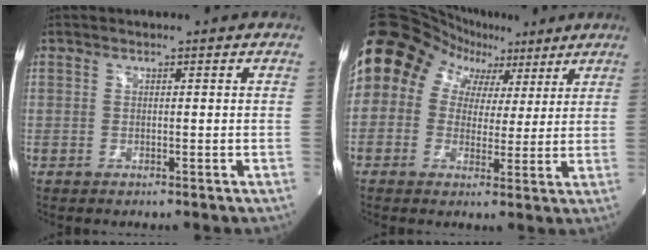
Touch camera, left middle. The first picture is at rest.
{"total": 14.6, "force": [6.8, 11.2, 6.4], "torque": [-0.131, 0.076, 0.114]}